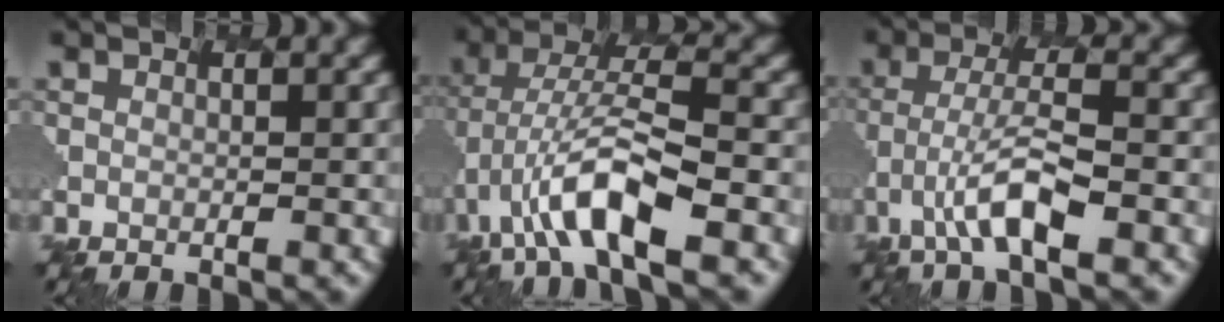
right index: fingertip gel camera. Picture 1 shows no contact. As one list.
[{"total": 7.1, "force": [-3.2, 1.8, 6.2], "torque": [-0.136, 0.016, -0.065]}, {"total": 4.5, "force": [-2.2, 0.6, 3.9], "torque": [-0.087, 0.011, -0.048]}]